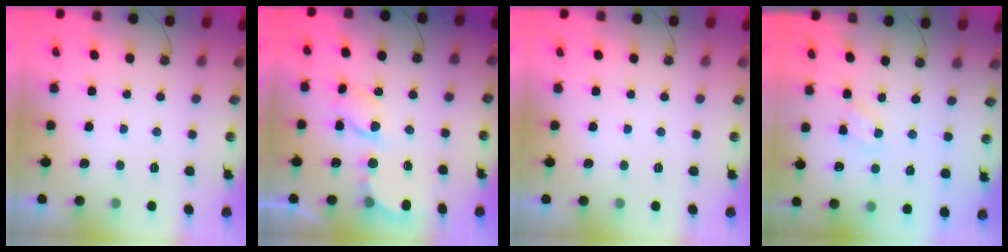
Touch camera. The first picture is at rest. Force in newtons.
{"total": 6.5, "press": 6.5, "slide": 0.3}
{"total": 0.0}
{"total": 2.1, "press": 2.1, "slide": 0.3}